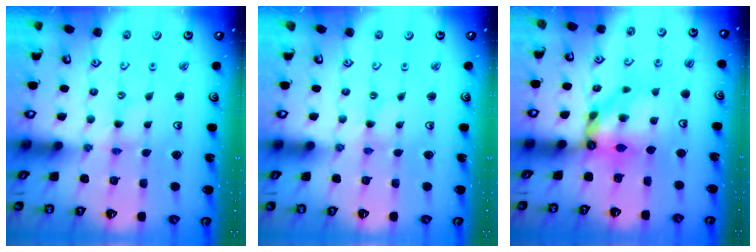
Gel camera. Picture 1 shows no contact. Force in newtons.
{"total": 0.0}
{"total": 10.8, "press": 10.7, "slide": 1.4}